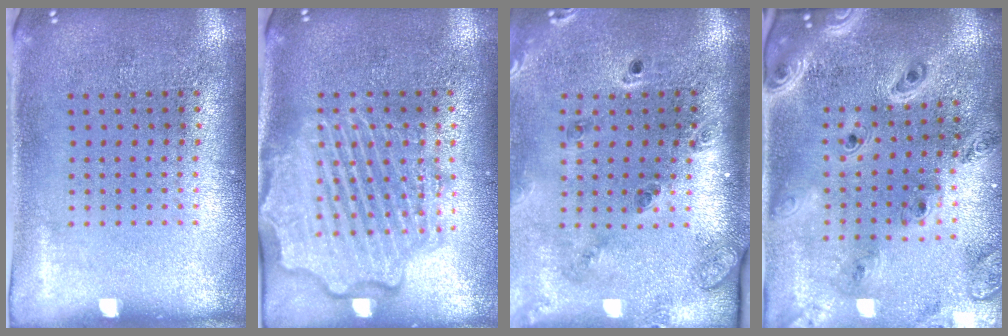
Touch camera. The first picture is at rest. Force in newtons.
{"total": 4.2, "press": 4.2, "slide": 0.5}
{"total": 1.7, "press": 1.6, "slide": 0.5}
{"total": 2.5, "press": 2.3, "slide": 1.1}